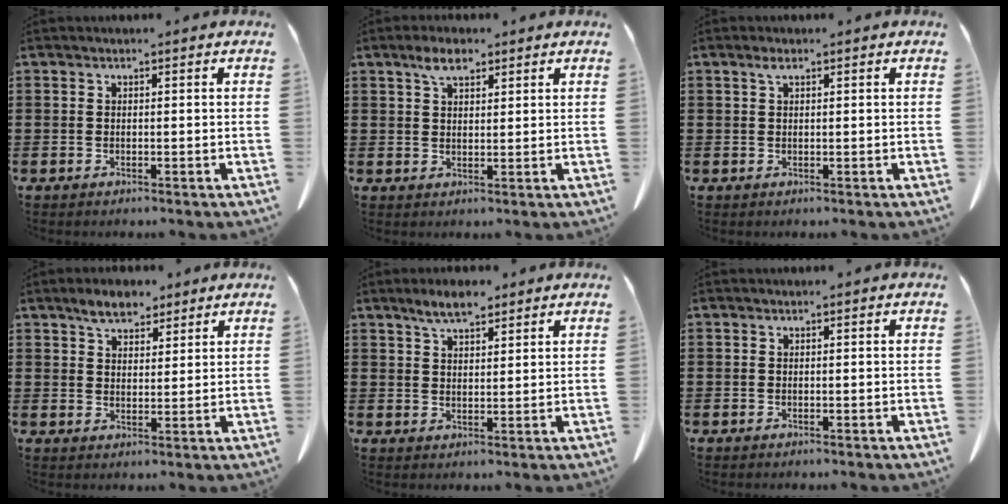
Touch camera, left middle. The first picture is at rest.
{"total": 4.0, "force": [2.7, 1.6, 2.5], "torque": [-0.048, 0.001, 0.047]}
{"total": 1.3, "force": [0.6, 0.4, 1.0], "torque": [-0.024, 0.001, 0.012]}
{"total": 4.9, "force": [4.0, 2.1, 1.9], "torque": [-0.040, -0.004, 0.074]}
{"total": 4.5, "force": [3.7, 1.2, 2.4], "torque": [-0.054, -0.004, 0.069]}
{"total": 0.0}